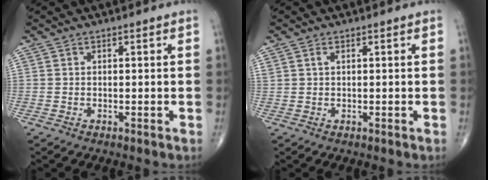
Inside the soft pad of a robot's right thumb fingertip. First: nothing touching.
{"total": 0.7, "force": [0.4, 0.3, 0.5], "torque": [-0.012, 0.006, 0.008]}